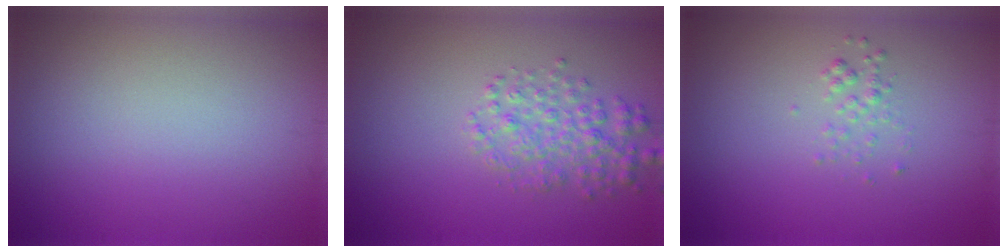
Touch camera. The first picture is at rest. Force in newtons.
{"total": 3.1, "press": 3.1, "slide": 0.1}
{"total": 1.0, "press": 1.0, "slide": 0.1}